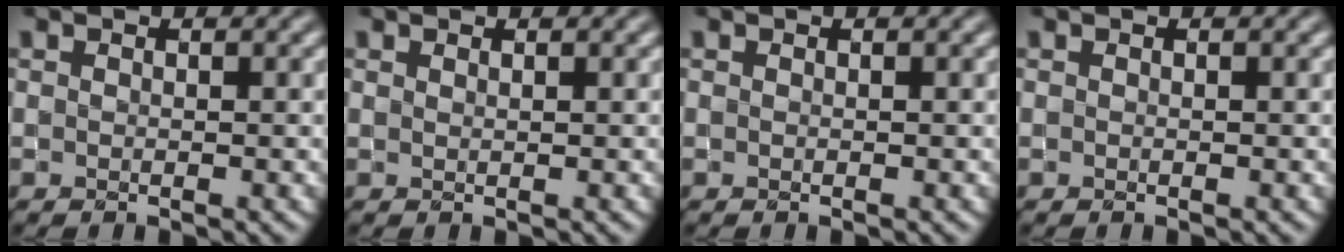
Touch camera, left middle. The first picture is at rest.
{"total": 0.0}
{"total": 0.0}
{"total": 0.0}